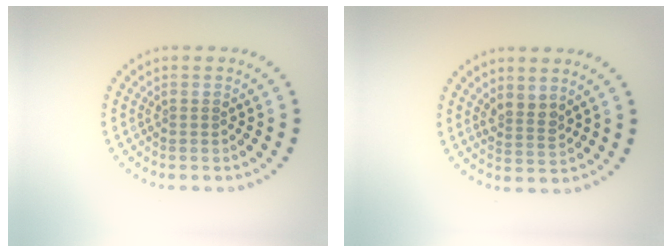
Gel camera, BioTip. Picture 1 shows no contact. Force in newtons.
{"total": 2.0, "press": 1.7, "slide": 1.2}